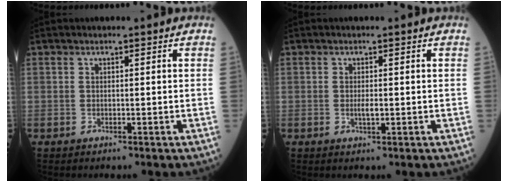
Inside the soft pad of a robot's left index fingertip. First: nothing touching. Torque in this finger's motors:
{"motor_torque": [0.31, 0.20, 0.05, 0.01]}